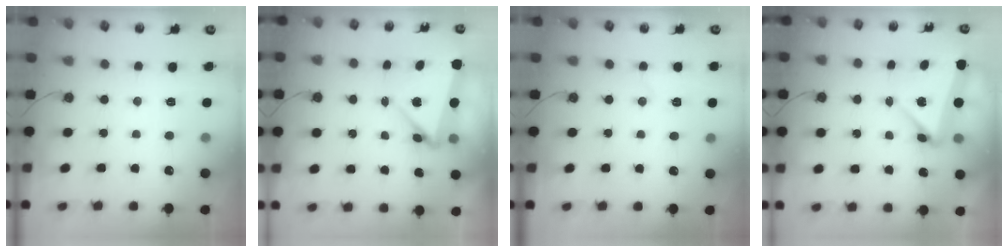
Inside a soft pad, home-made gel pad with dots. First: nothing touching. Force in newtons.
{"total": 10.2, "press": 5.7, "slide": 8.5}
{"total": 5.4, "press": 5.0, "slide": 2.1}
{"total": 5.5, "press": 5.5, "slide": 0.3}